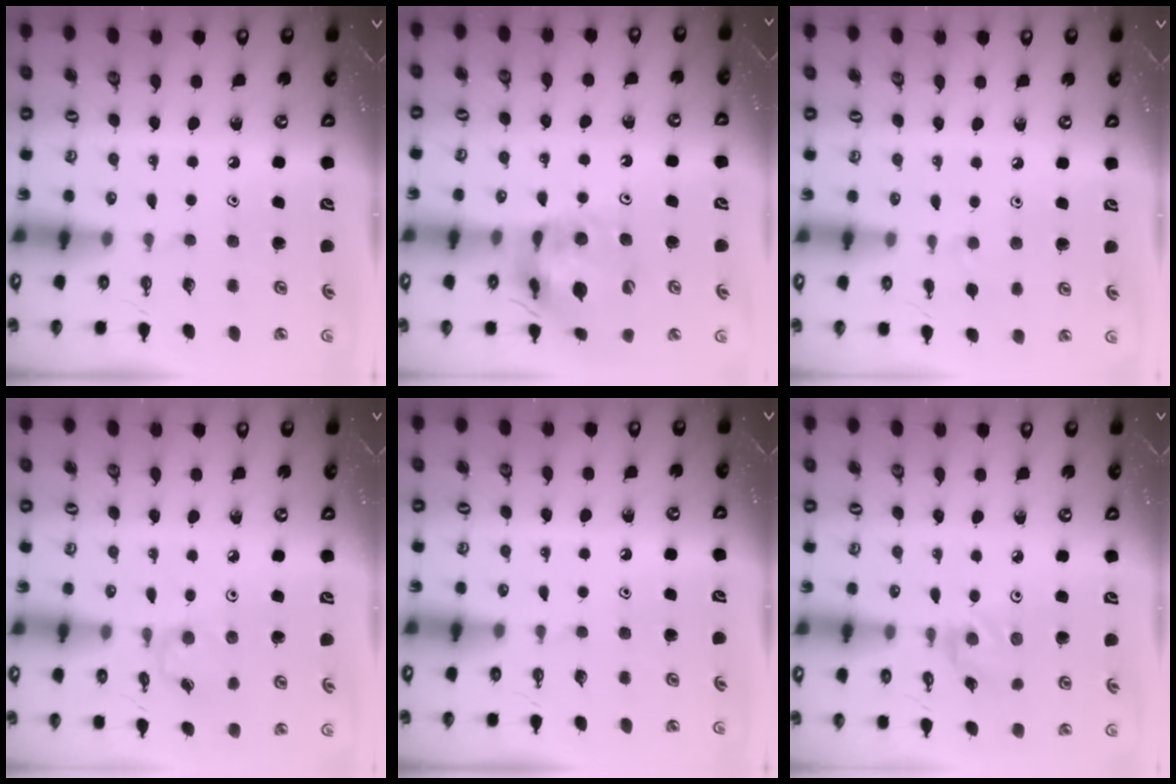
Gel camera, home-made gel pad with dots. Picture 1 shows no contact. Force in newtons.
{"total": 15.4, "press": 15.3, "slide": 1.5}
{"total": 4.5, "press": 4.4, "slide": 0.8}
{"total": 3.1, "press": 3.1, "slide": 0.5}
{"total": 0.0}
{"total": 1.2, "press": 1.2, "slide": 0.3}